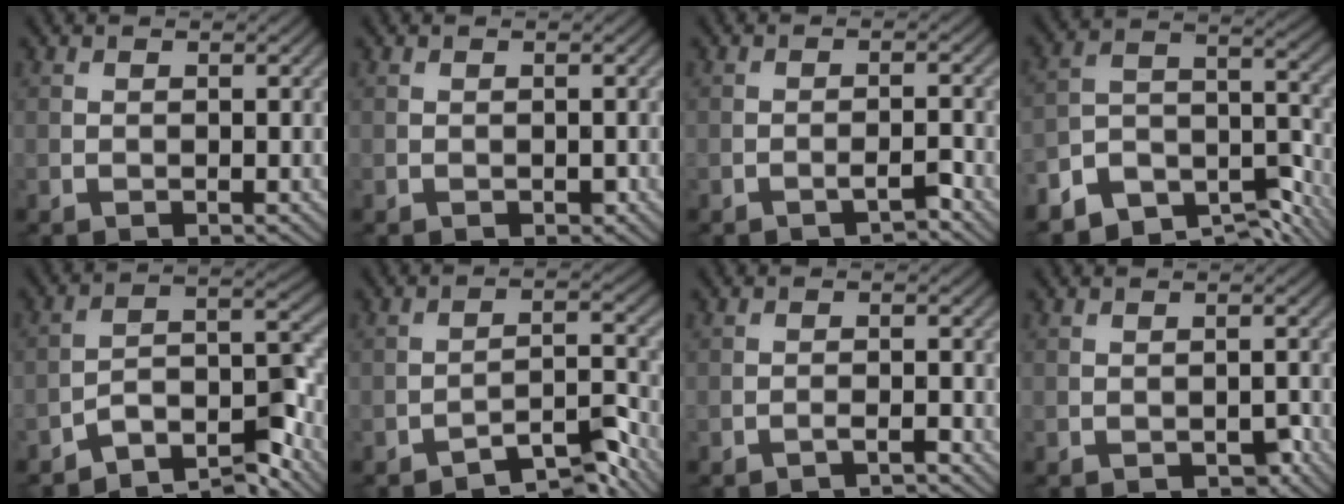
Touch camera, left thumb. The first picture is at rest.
{"total": 0.5, "force": [-0.3, 0.3, 0.4], "torque": [-0.006, -0.002, -0.002]}
{"total": 1.8, "force": [-1.4, 0.2, 1.1], "torque": [-0.014, 0.008, -0.027]}
{"total": 10.6, "force": [-8.2, 4.7, 4.7], "torque": [-0.085, -0.012, -0.150]}
{"total": 8.3, "force": [-6.7, 2.1, 4.4], "torque": [-0.062, 0.010, -0.131]}
{"total": 5.9, "force": [-4.8, 1.1, 3.2], "torque": [-0.046, 0.009, -0.081]}
{"total": 1.4, "force": [-1.2, 0.1, 0.8], "torque": [-0.012, 0.006, -0.025]}
{"total": 1.5, "force": [-1.0, 0.7, 0.9], "torque": [-0.013, -0.001, -0.016]}